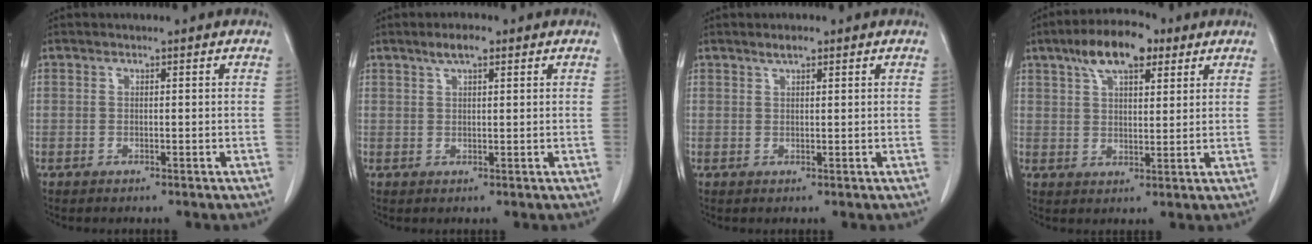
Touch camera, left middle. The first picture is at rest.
{"total": 2.9, "force": [1.9, 0.6, 2.1], "torque": [-0.041, 0.007, 0.034]}
{"total": 1.5, "force": [1.1, 0.3, 0.9], "torque": [-0.019, 0.002, 0.022]}
{"total": 9.5, "force": [5.7, 3.6, 6.7], "torque": [-0.119, 0.021, 0.097]}